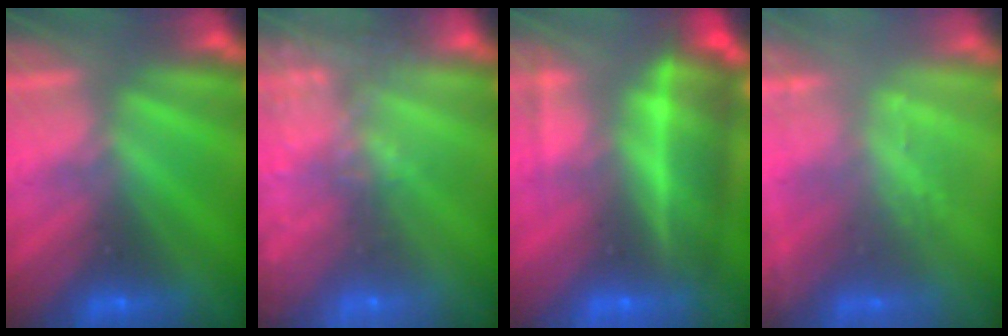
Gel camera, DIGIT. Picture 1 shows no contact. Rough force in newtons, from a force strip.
{"total": 13.7}
{"total": 7.5}
{"total": 2.4}